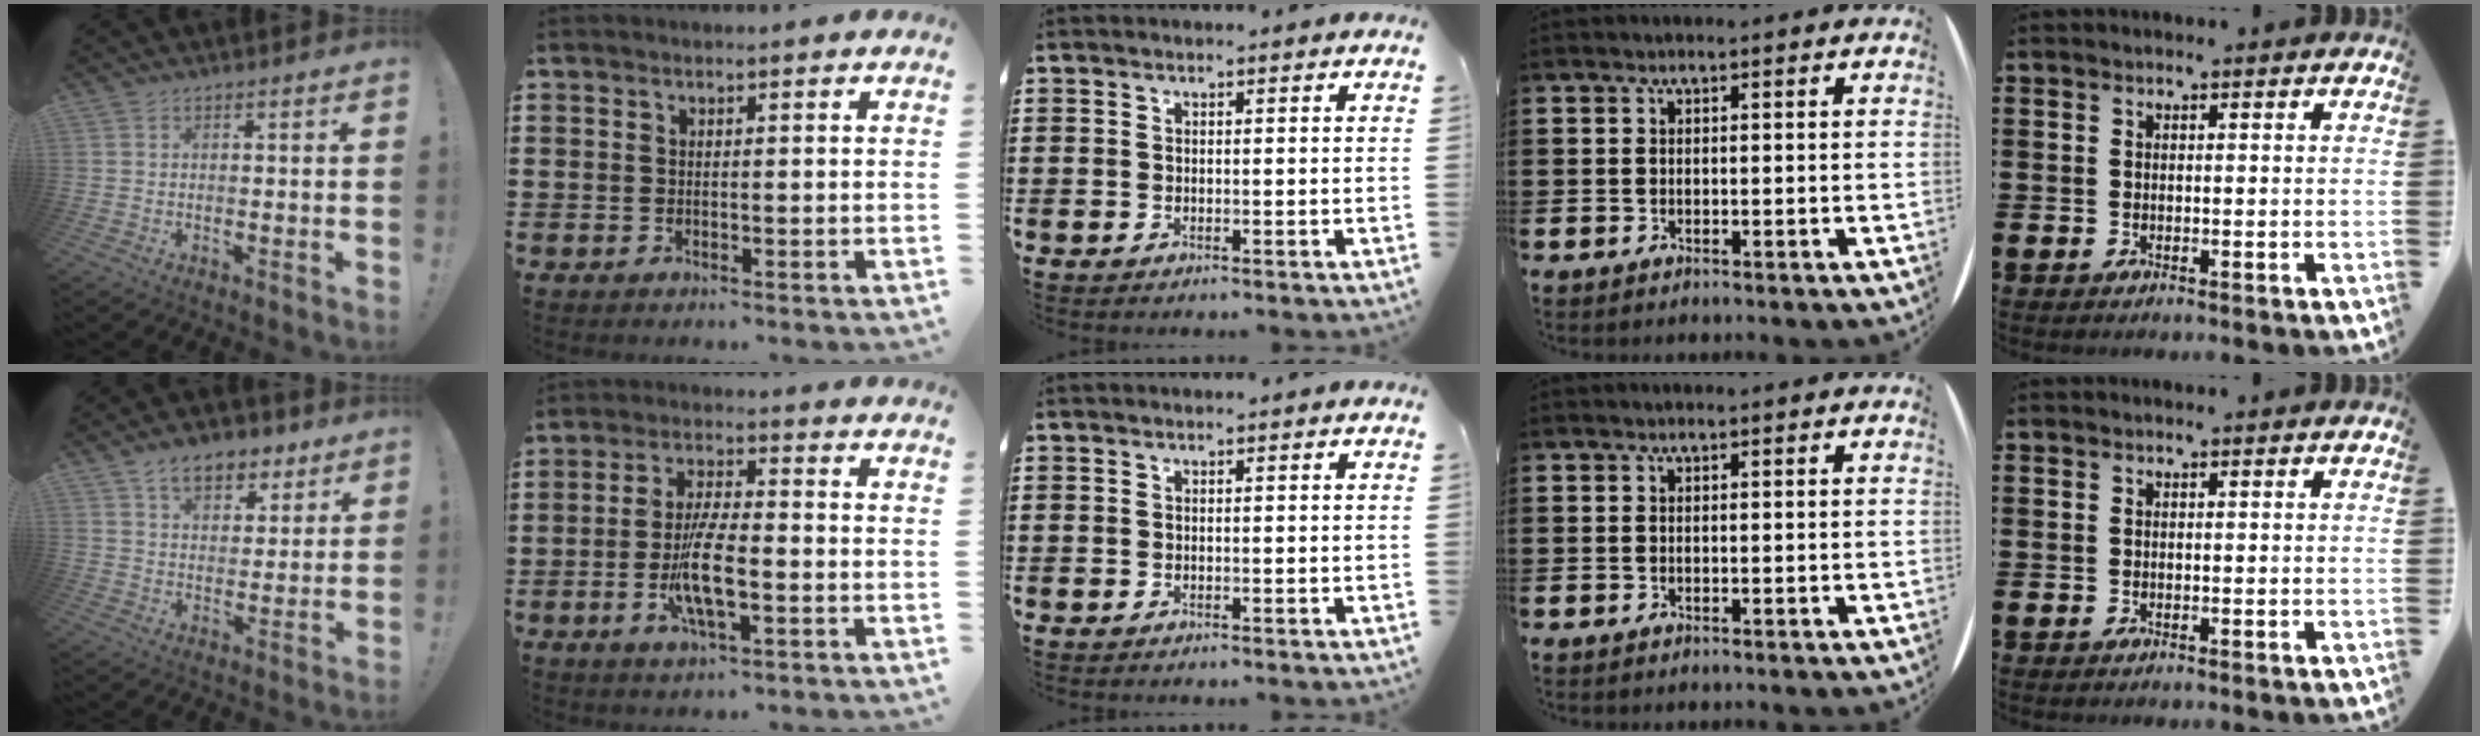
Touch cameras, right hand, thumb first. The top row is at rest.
{"thumb": {"total": 10.3, "force": [6.2, 6.4, 5.2], "torque": [-0.076, -0.024, 0.116]}, "index": {"total": 8.3, "force": [-2.3, 2.4, 7.6], "torque": [-0.158, -0.010, -0.043]}}